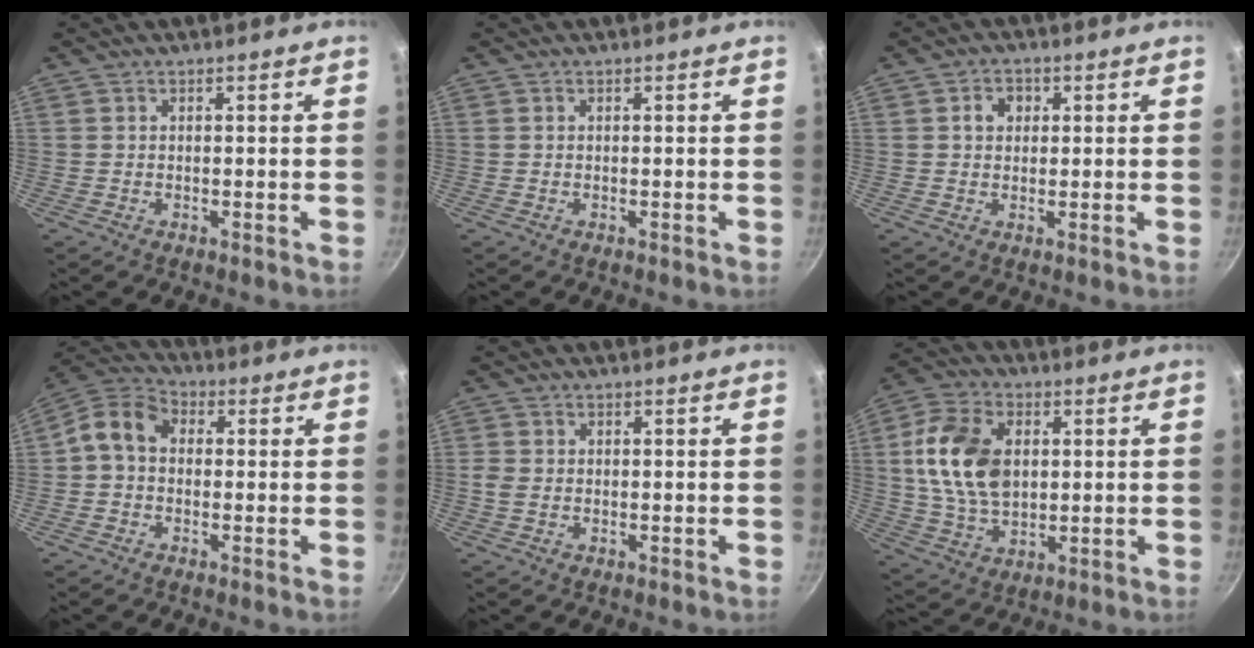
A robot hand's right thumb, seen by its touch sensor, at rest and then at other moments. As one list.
[{"total": 0.0}, {"total": 3.4, "force": [0.8, 2.9, 1.7], "torque": [-0.006, 0.006, 0.010]}, {"total": 7.6, "force": [0.0, 5.9, 4.8], "torque": [-0.083, 0.029, -0.023]}, {"total": 2.0, "force": [-0.3, 1.6, 1.2], "torque": [-0.024, 0.004, -0.008]}, {"total": 15.6, "force": [2.2, 10.5, 11.3], "torque": [-0.196, 0.000, 0.039]}]